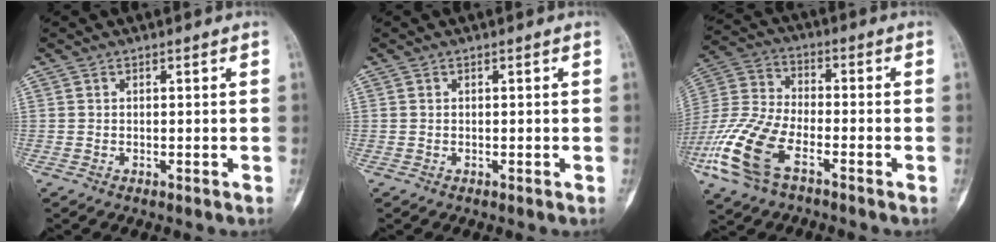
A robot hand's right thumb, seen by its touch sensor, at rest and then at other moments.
{"total": 0.0}
{"total": 15.3, "force": [-7.2, 7.4, 11.3], "torque": [-0.252, 0.018, -0.147]}